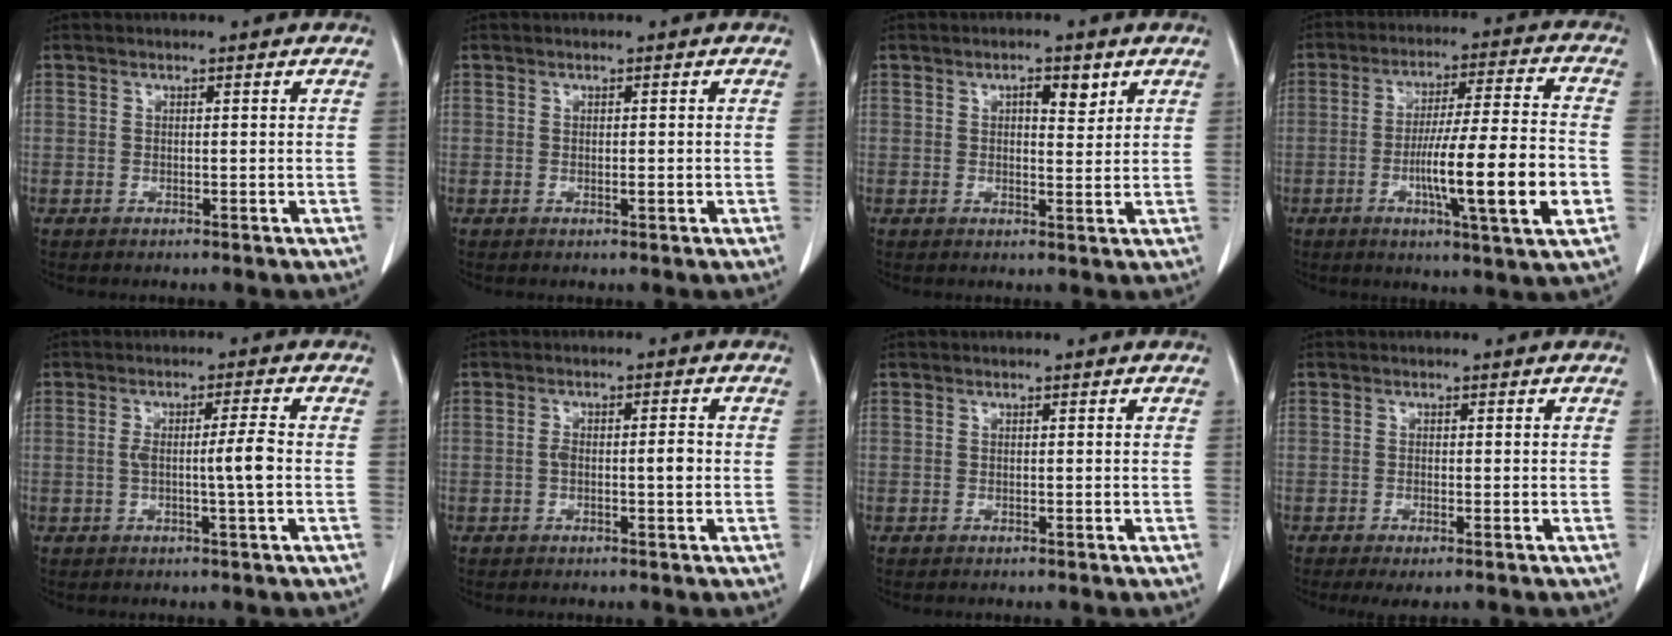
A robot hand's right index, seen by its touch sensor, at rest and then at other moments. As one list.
[{"total": 0.7, "force": [-0.1, 0.2, 0.7], "torque": [-0.010, -0.001, 0.001]}, {"total": 3.5, "force": [1.7, 1.3, 2.7], "torque": [-0.038, -0.001, 0.024]}, {"total": 15.6, "force": [-4.1, 0.3, 15.1], "torque": [-0.246, -0.006, -0.068]}, {"total": 4.5, "force": [-0.5, -0.6, 4.5], "torque": [-0.079, 0.001, -0.007]}, {"total": 3.4, "force": [-0.4, 0.9, 3.3], "torque": [-0.060, 0.007, -0.004]}, {"total": 0.0}, {"total": 2.1, "force": [-1.2, 0.5, 1.6], "torque": [-0.027, -0.005, -0.016]}]